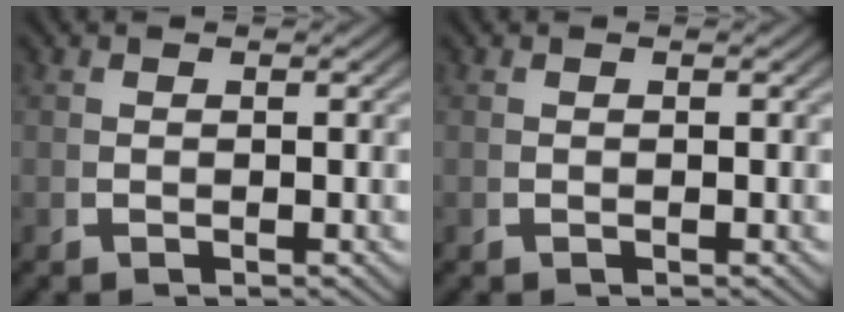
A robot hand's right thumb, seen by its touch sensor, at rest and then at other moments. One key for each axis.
{"total": 0.0}